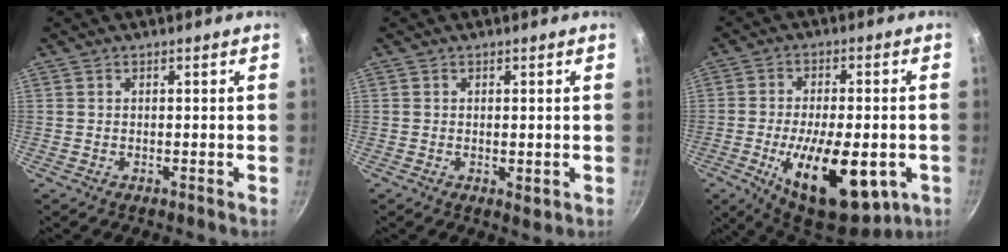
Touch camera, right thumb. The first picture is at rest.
{"total": 1.7, "force": [-0.1, 0.9, 1.5], "torque": [-0.020, -0.007, 0.000]}
{"total": 20.6, "force": [-6.4, 9.3, 17.3], "torque": [-0.250, 0.004, -0.083]}